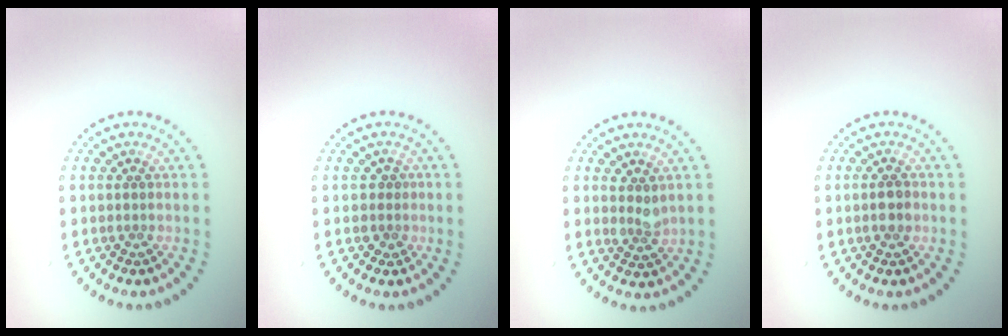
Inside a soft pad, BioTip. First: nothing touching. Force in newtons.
{"total": 1.3, "press": 1.1, "slide": 0.7}
{"total": 1.7, "press": 1.4, "slide": 0.8}
{"total": 1.5, "press": 1.5, "slide": 0.3}